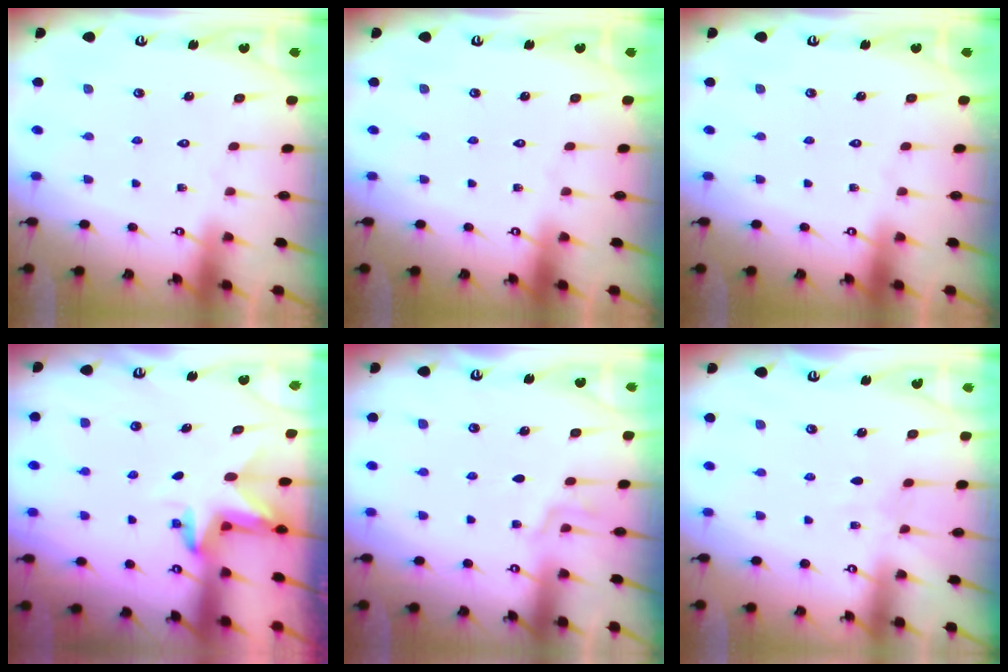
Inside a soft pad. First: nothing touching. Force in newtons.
{"total": 0.0}
{"total": 0.0}
{"total": 3.4, "press": 3.4, "slide": 0.1}
{"total": 5.2, "press": 4.6, "slide": 2.4}
{"total": 2.9, "press": 2.8, "slide": 0.4}